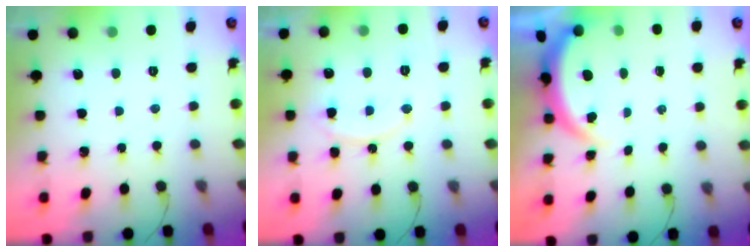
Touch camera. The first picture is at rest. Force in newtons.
{"total": 10.2, "press": 10.2, "slide": 0.6}
{"total": 3.8, "press": 3.7, "slide": 0.6}